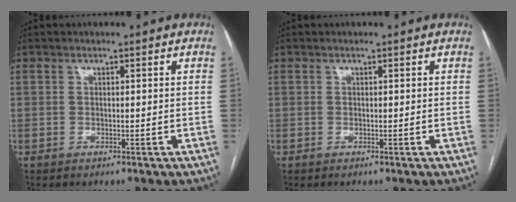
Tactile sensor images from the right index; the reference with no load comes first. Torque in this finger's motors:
{"motor_torque": [-0.11, 0.05, -0.03, 0.00]}